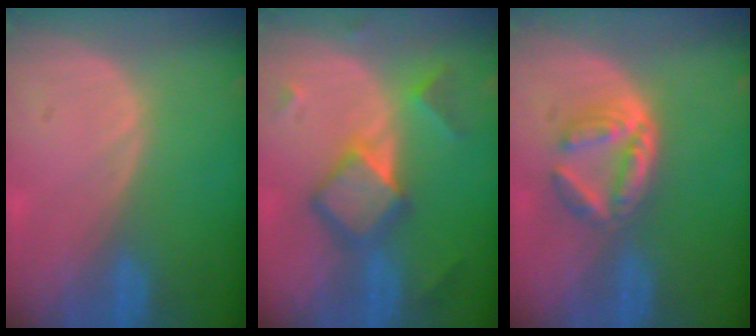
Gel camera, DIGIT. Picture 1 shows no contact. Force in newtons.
{"total": 7.1, "press": 7.1, "slide": 0.5}
{"total": 6.2, "press": 5.4, "slide": 3.0}